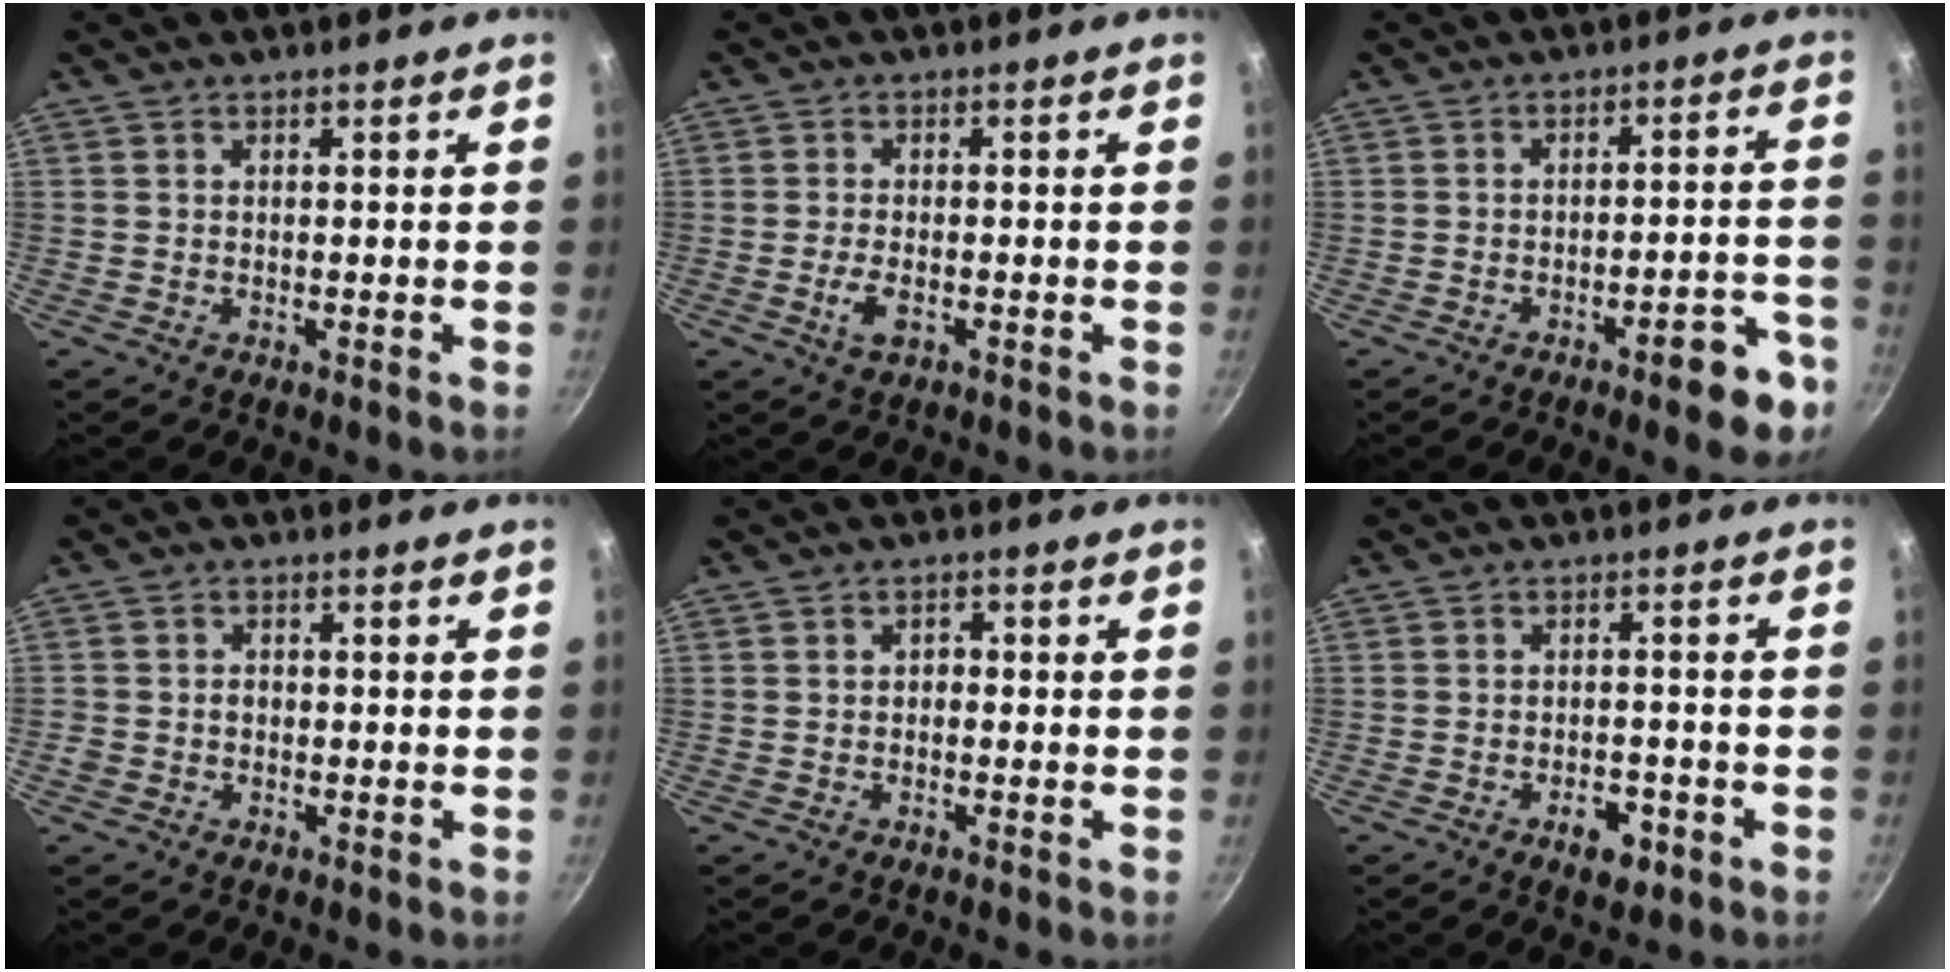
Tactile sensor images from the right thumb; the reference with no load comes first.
{"total": 3.2, "force": [-1.1, 1.6, 2.5], "torque": [-0.050, 0.004, -0.020]}
{"total": 8.2, "force": [-4.8, 2.2, 6.3], "torque": [-0.069, 0.036, -0.060]}
{"total": 2.2, "force": [-0.5, 1.9, 0.9], "torque": [-0.001, 0.010, -0.008]}
{"total": 1.4, "force": [-0.2, 1.1, 0.8], "torque": [0.000, 0.007, -0.009]}
{"total": 4.6, "force": [-2.4, 2.5, 3.0], "torque": [-0.030, 0.013, -0.034]}